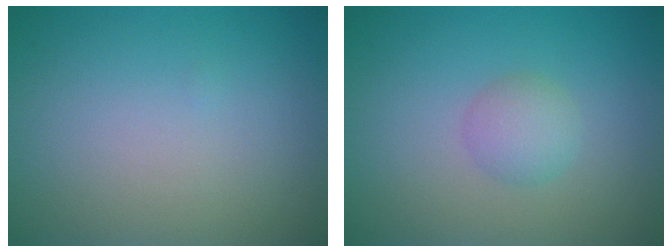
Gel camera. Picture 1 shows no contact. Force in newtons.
{"total": 1.9, "press": 1.9, "slide": 0.0}